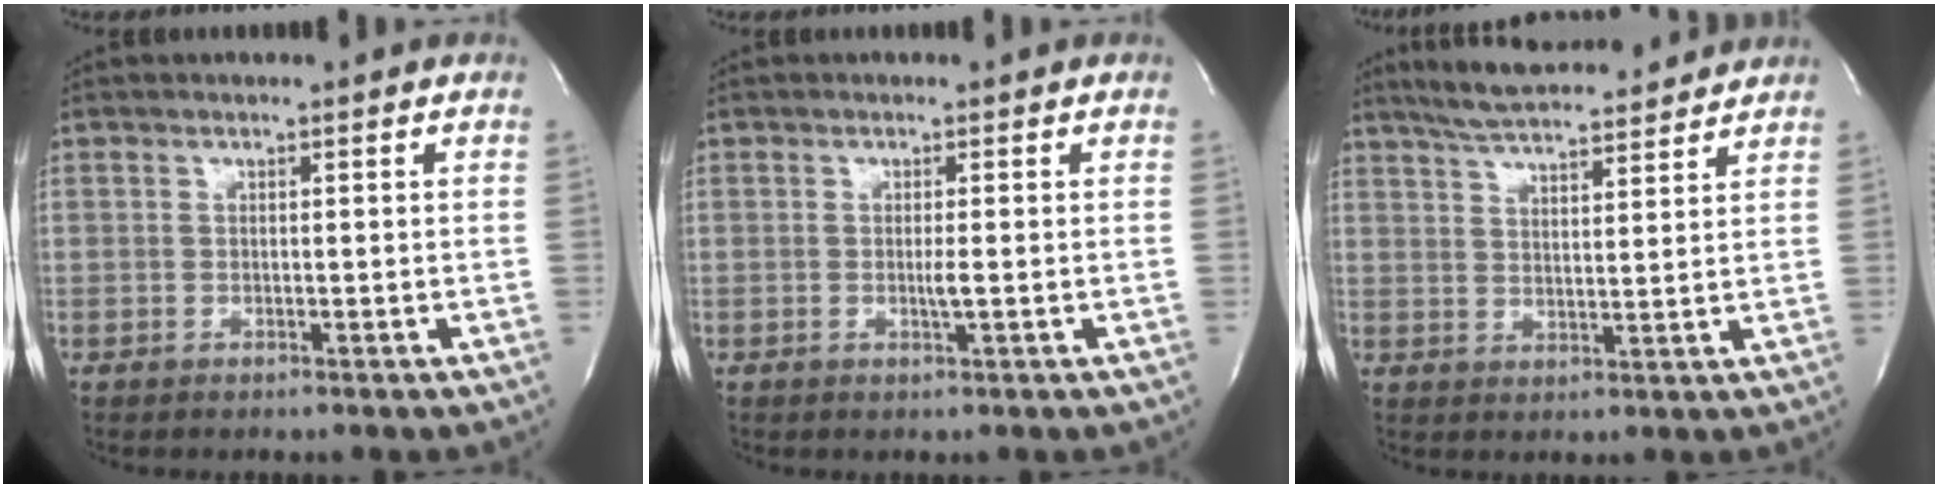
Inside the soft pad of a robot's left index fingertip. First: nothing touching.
{"total": 1.3, "force": [-0.3, -0.2, 1.3], "torque": [-0.029, -0.005, -0.004]}
{"total": 13.4, "force": [12.1, 1.8, 5.4], "torque": [-0.097, 0.018, 0.185]}